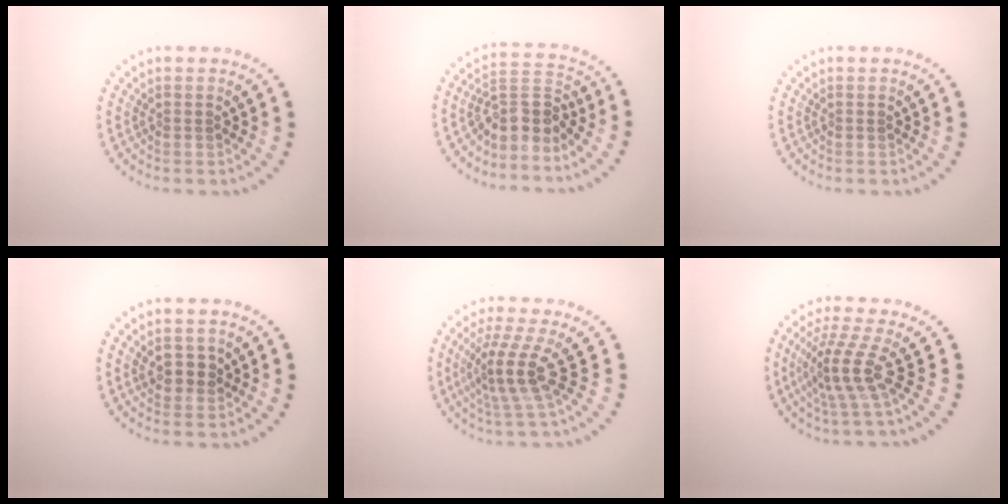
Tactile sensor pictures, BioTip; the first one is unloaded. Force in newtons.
{"total": 3.3, "press": 2.5, "slide": 2.1}
{"total": 0.0}
{"total": 2.4, "press": 2.3, "slide": 0.9}
{"total": 3.9, "press": 2.8, "slide": 2.7}
{"total": 3.9, "press": 2.7, "slide": 2.8}